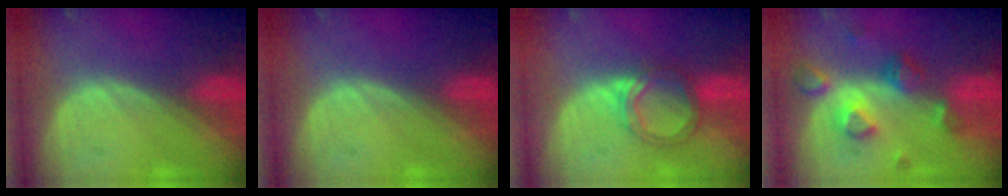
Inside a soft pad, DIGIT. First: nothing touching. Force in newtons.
{"total": 0.0}
{"total": 5.3, "press": 5.0, "slide": 1.9}
{"total": 7.9, "press": 7.0, "slide": 3.7}